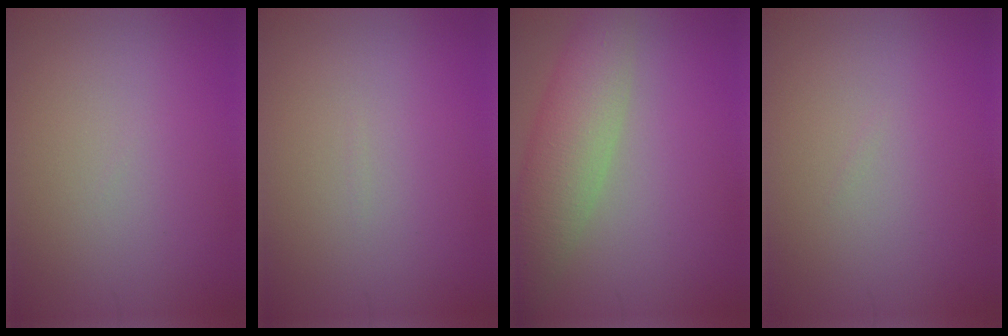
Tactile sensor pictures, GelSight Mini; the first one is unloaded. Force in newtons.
{"total": 0.0}
{"total": 5.7, "press": 5.6, "slide": 0.1}
{"total": 0.0}